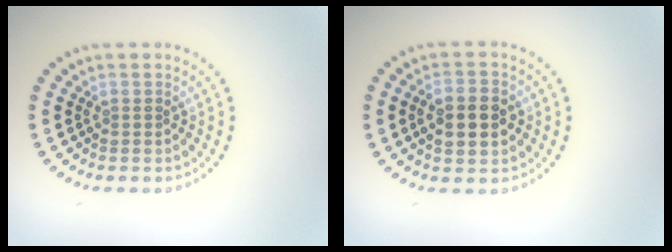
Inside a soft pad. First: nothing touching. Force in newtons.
{"total": 4.7, "press": 4.7, "slide": 0.2}